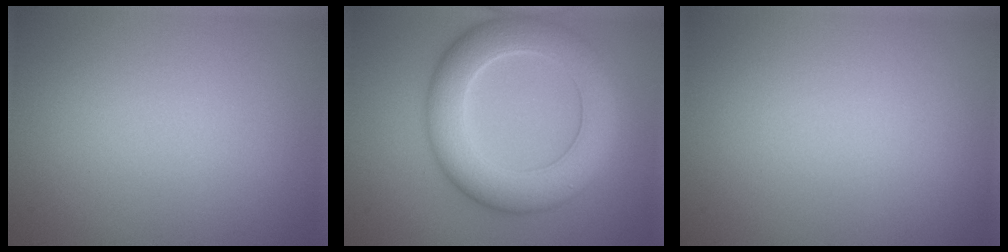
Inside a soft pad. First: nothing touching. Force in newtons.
{"total": 7.9, "press": 7.9, "slide": 0.4}
{"total": 0.0}